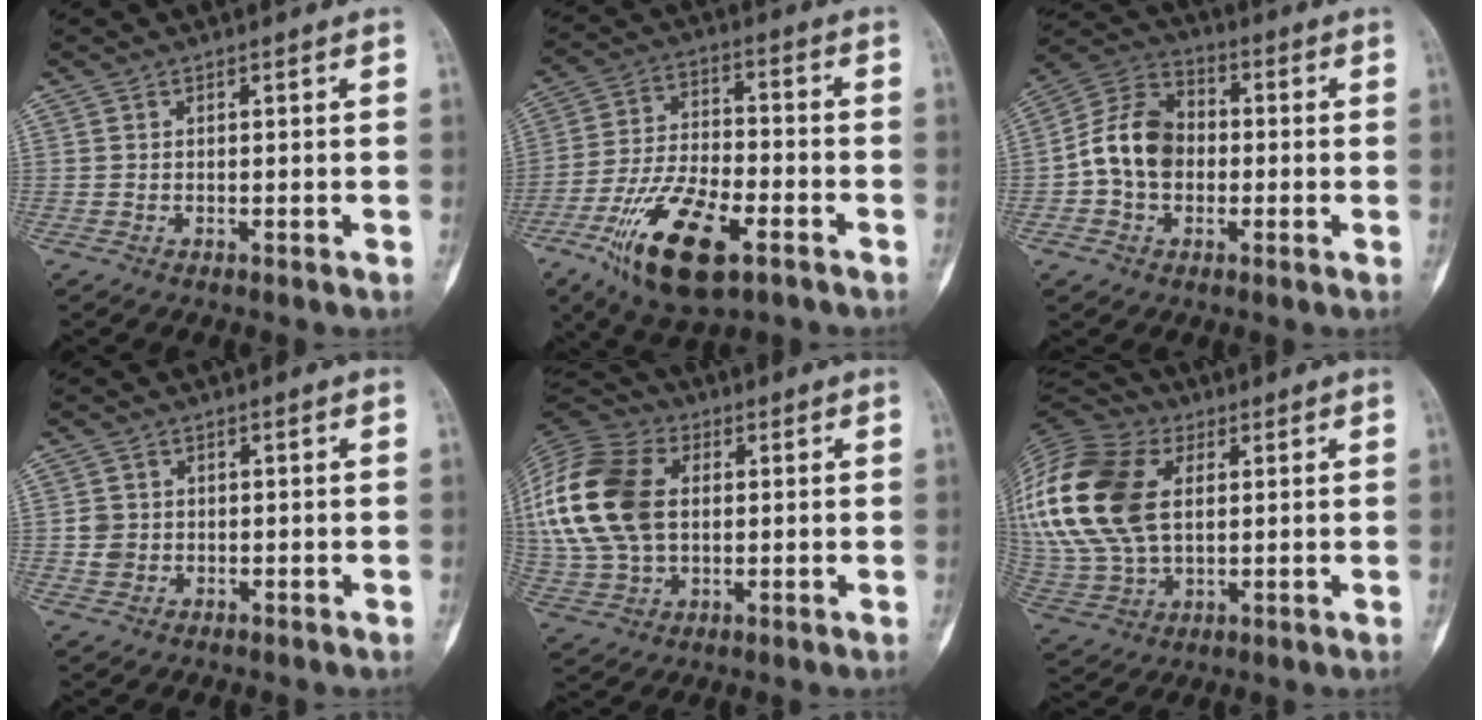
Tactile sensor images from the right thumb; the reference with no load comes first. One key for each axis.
{"total": 17.5, "fx": -8.5, "fy": 7.3, "fz": 13.5, "tx": -0.249, "ty": 0.029, "tz": -0.147}
{"total": 11.6, "fx": -0.9, "fy": 8.8, "fz": 7.4, "tx": -0.121, "ty": 0.035, "tz": -0.028}
{"total": 2.8, "fx": -0.1, "fy": 2.5, "fz": 1.1, "tx": -0.007, "ty": 0.005, "tz": 0.000}
{"total": 22.8, "fx": 3.3, "fy": 15.5, "fz": 16.4, "tx": -0.367, "ty": 0.012, "tz": 0.062}
{"total": 28.6, "fx": 6.6, "fy": 18.6, "fz": 20.7, "tx": -0.494, "ty": 0.028, "tz": 0.132}